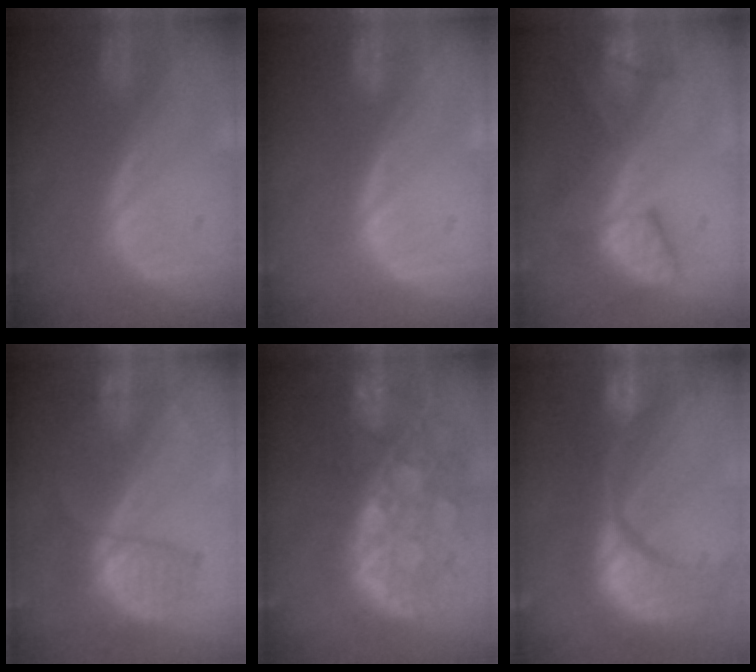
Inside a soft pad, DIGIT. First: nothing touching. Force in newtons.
{"total": 0.0}
{"total": 8.0, "press": 7.5, "slide": 2.5}
{"total": 7.2, "press": 6.0, "slide": 3.9}
{"total": 12.2, "press": 10.1, "slide": 6.8}
{"total": 14.8, "press": 11.7, "slide": 9.0}